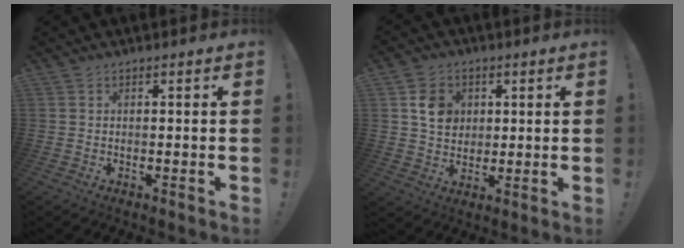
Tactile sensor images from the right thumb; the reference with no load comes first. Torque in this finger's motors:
{"motor_torque": [0.05, 0.08, 0.18, 0.25, 0.01]}